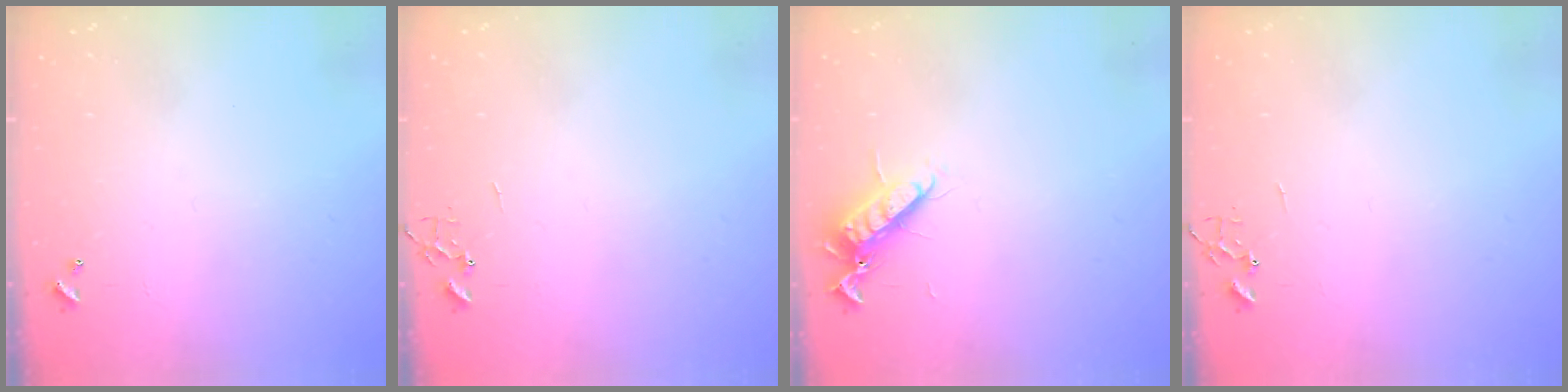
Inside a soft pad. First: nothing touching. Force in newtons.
{"total": 0.0}
{"total": 11.1, "press": 11.1, "slide": 1.3}
{"total": 0.0}